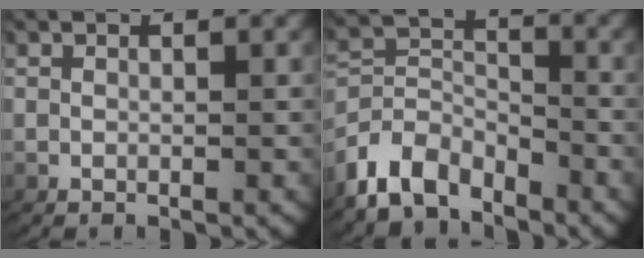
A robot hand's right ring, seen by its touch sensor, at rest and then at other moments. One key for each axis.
{"total": 7.0, "fx": -4.0, "fy": 5.0, "fz": 2.7, "tx": -0.062, "ty": -0.037, "tz": -0.063}